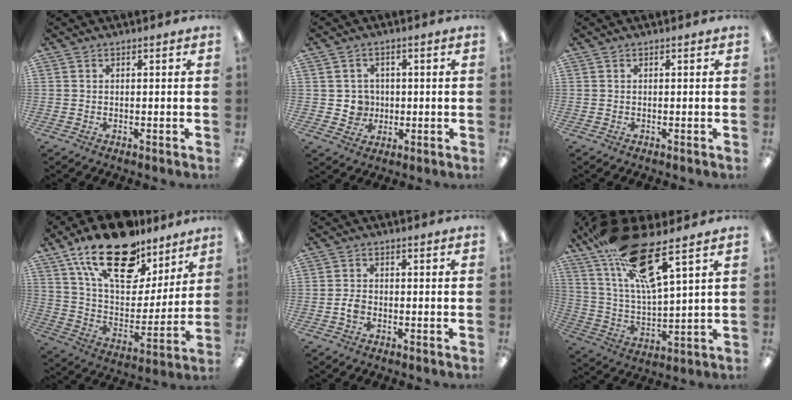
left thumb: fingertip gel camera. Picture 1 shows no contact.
{"total": 4.8, "force": [0.1, 4.7, 1.0], "torque": [-0.014, 0.006, 0.003]}
{"total": 0.0}
{"total": 23.0, "force": [15.2, 11.4, 12.9], "torque": [-0.217, -0.085, 0.270]}
{"total": 2.6, "force": [-0.9, 1.6, 1.8], "torque": [-0.031, 0.005, -0.015]}
{"total": 21.8, "force": [13.8, 6.3, 15.7], "torque": [-0.285, -0.064, 0.232]}